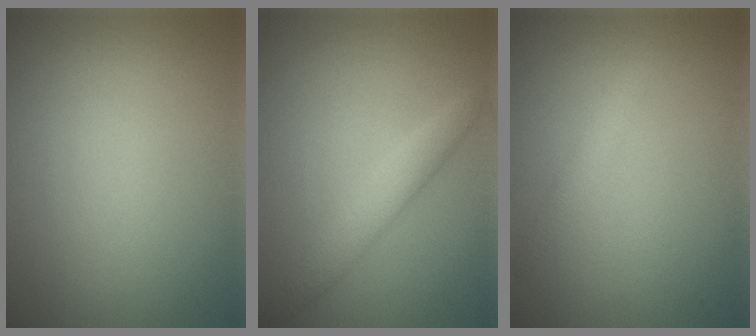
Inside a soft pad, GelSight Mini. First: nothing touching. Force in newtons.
{"total": 3.0, "press": 3.0, "slide": 0.1}
{"total": 1.3, "press": 1.3, "slide": 0.1}